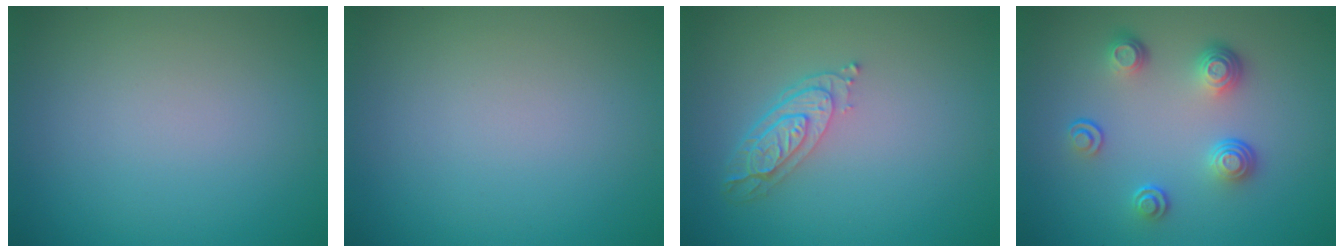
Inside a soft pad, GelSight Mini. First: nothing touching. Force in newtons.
{"total": 0.0}
{"total": 3.4, "press": 2.7, "slide": 2.1}
{"total": 3.8, "press": 2.8, "slide": 2.6}